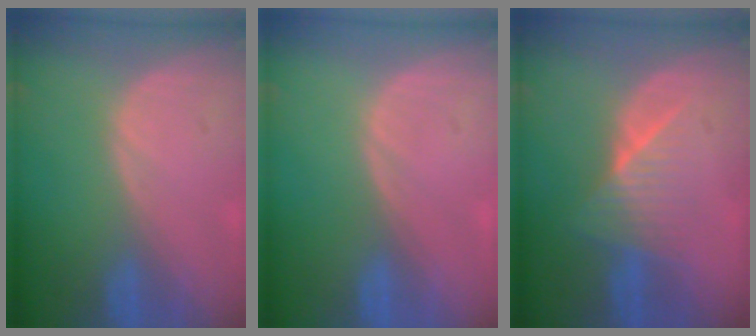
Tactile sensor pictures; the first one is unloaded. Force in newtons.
{"total": 0.0}
{"total": 6.3, "press": 5.6, "slide": 2.9}